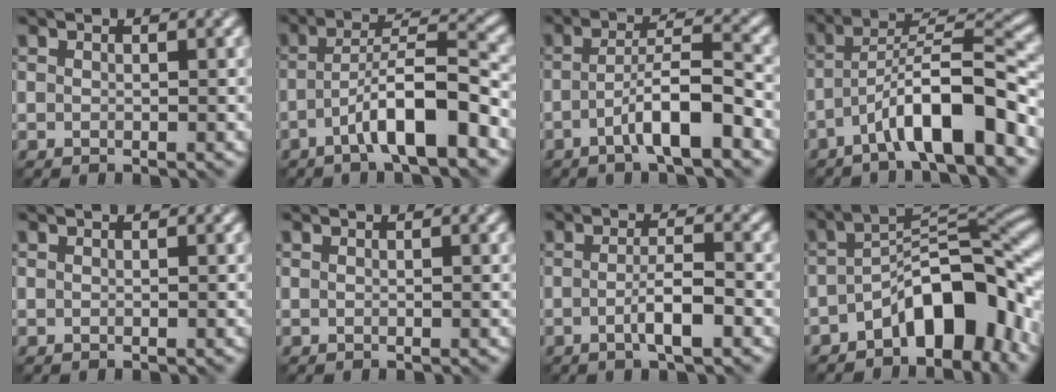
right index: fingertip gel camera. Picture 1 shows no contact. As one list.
[{"total": 7.1, "force": [-3.2, 1.4, 6.2], "torque": [-0.103, 0.021, -0.055]}, {"total": 5.5, "force": [-2.2, 1.0, 4.9], "torque": [-0.080, 0.015, -0.041]}, {"total": 8.5, "force": [-4.4, 1.5, 7.1], "torque": [-0.112, 0.025, -0.073]}, {"total": 0.0}, {"total": 0.0}, {"total": 3.2, "force": [-1.0, 0.6, 3.0], "torque": [-0.052, 0.004, -0.020]}, {"total": 9.3, "force": [-4.5, 4.0, 7.1], "torque": [-0.083, 0.020, -0.083]}]